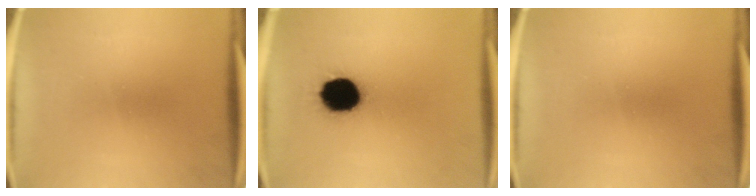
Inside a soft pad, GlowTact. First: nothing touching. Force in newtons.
{"total": 15.0}
{"total": 0.0}